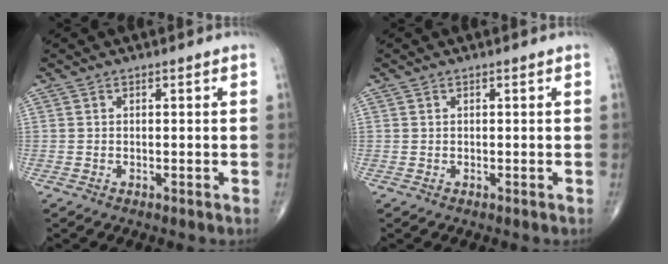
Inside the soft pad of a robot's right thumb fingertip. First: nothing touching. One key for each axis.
{"total": 0.0}